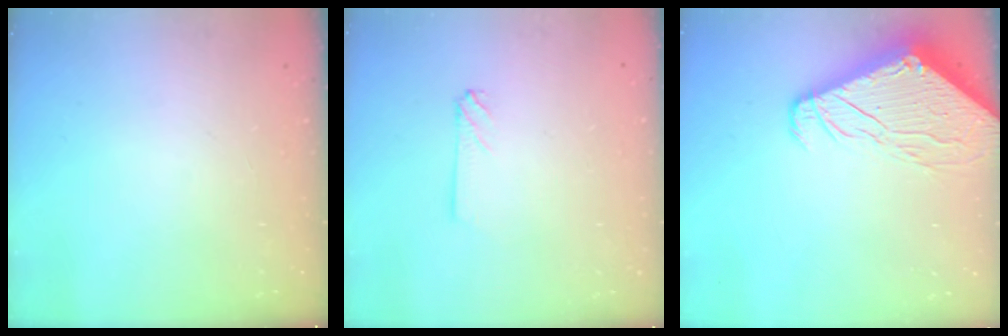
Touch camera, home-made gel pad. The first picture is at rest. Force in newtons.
{"total": 2.2, "press": 2.2, "slide": 0.3}
{"total": 10.1, "press": 10.0, "slide": 1.1}